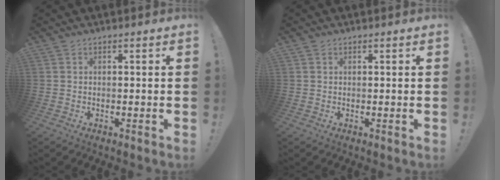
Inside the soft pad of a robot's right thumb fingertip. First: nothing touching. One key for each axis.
{"total": 0.5, "fx": 0.4, "fy": 0.3, "fz": 0.0, "tx": 0.008, "ty": -0.003, "tz": 0.007}